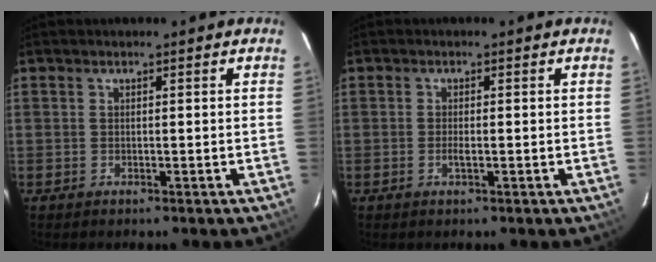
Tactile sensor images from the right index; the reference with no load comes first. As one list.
[{"total": 1.3, "force": [-0.4, 0.3, 1.2], "torque": [-0.022, 0.001, -0.006]}]